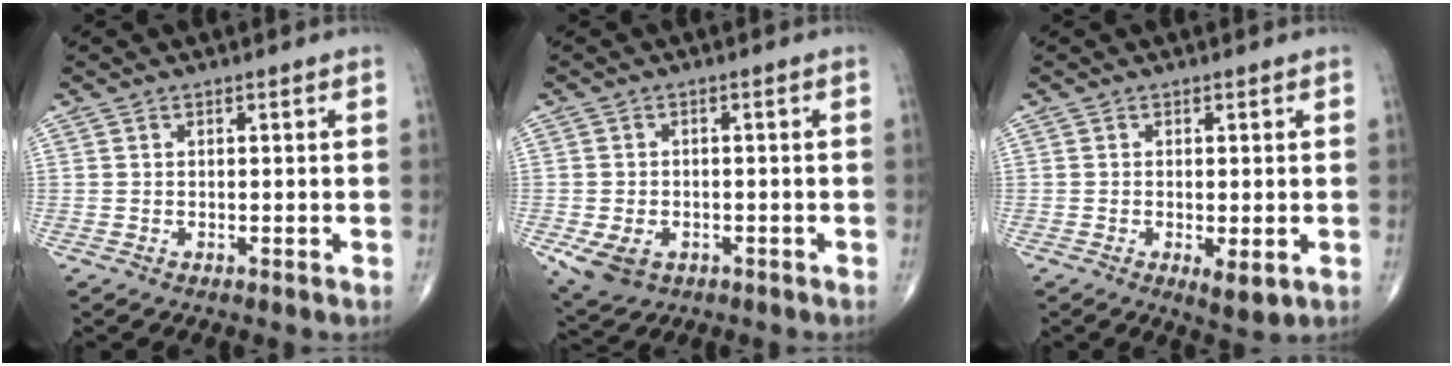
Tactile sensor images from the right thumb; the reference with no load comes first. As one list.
[{"total": 6.0, "force": [-2.3, 4.3, 3.5], "torque": [-0.060, 0.004, -0.030]}, {"total": 3.6, "force": [-1.0, 1.2, 3.2], "torque": [-0.052, -0.013, -0.013]}]